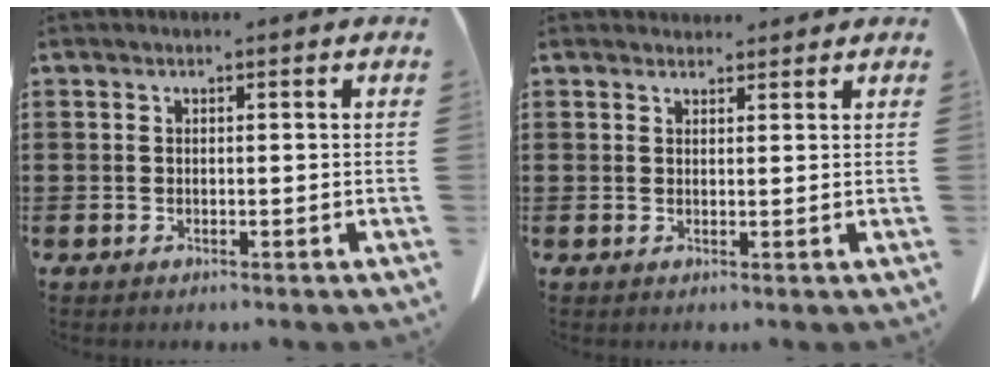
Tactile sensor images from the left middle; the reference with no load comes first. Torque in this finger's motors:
{"motor_torque": [0.04, -0.03, 0.01, 0.00]}